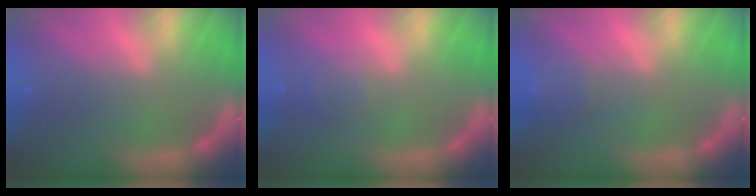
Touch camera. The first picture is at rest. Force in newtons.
{"total": 1.5}
{"total": 1.9}